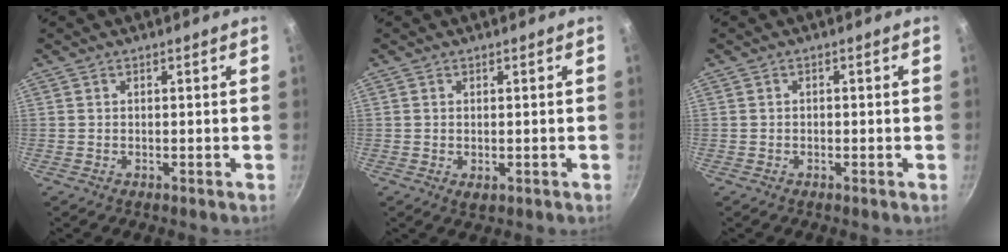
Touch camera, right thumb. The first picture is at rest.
{"total": 1.5, "force": [-0.2, 0.8, 1.2], "torque": [-0.018, -0.005, -0.001]}
{"total": 0.6, "force": [-0.3, 0.4, 0.2], "torque": [-0.005, 0.004, -0.003]}